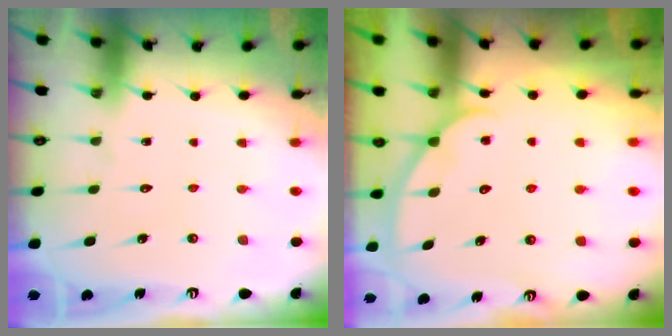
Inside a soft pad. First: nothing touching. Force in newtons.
{"total": 1.5, "press": 1.4, "slide": 0.2}